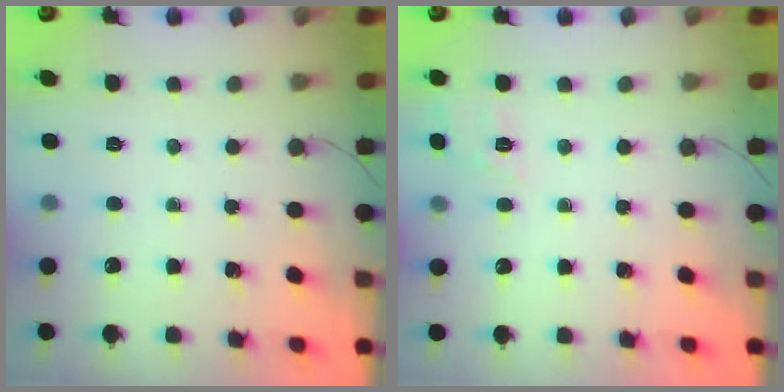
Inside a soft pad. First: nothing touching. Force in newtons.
{"total": 3.6, "press": 3.2, "slide": 1.7}